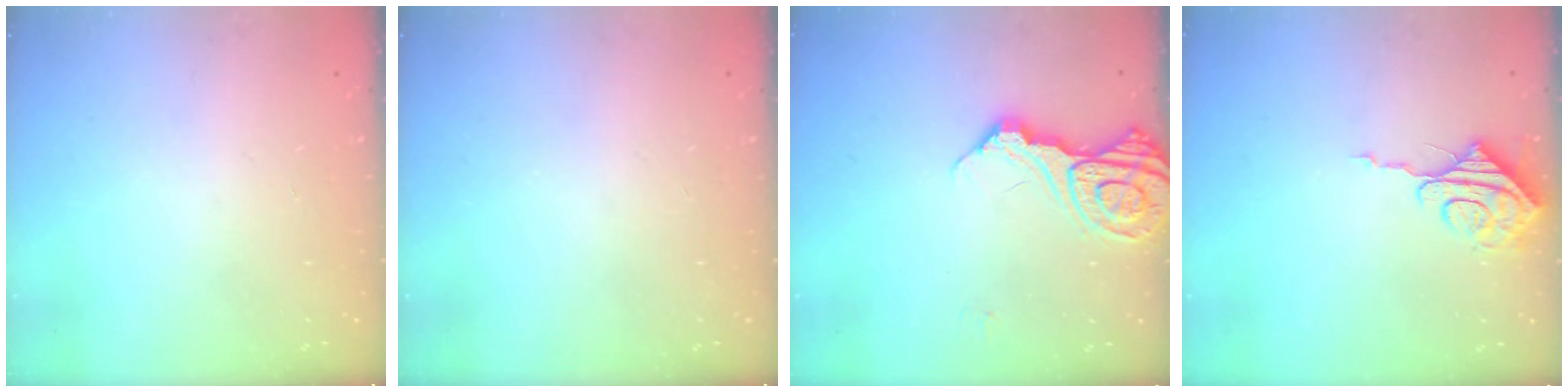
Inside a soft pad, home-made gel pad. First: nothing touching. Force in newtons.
{"total": 0.0}
{"total": 15.7, "press": 15.6, "slide": 1.8}
{"total": 8.2, "press": 8.2, "slide": 0.7}